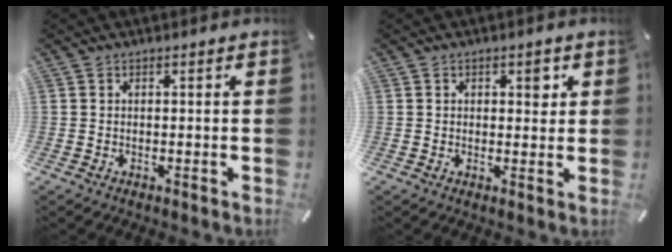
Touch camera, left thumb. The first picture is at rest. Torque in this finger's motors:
{"motor_torque": [0.12, -0.20, 0.07, -0.03, 0.00]}